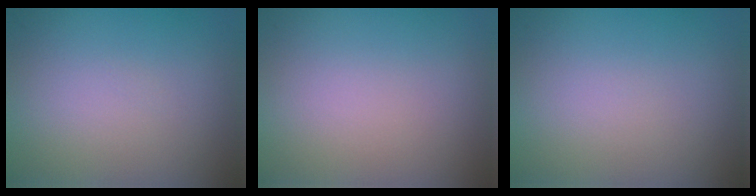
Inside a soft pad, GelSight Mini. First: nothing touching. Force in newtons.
{"total": 0.0}
{"total": 0.0}